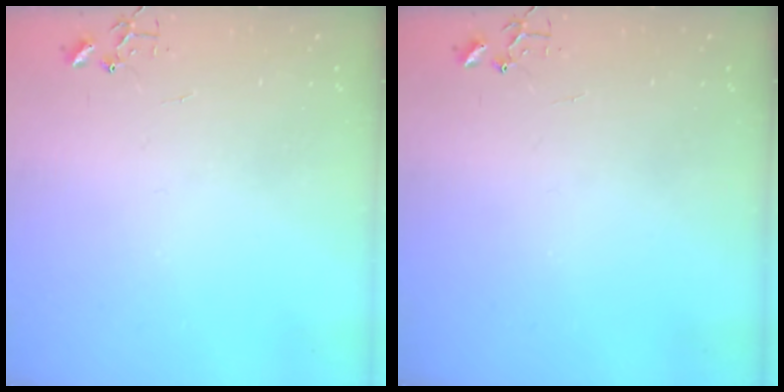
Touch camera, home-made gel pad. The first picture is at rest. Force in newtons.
{"total": 0.0}